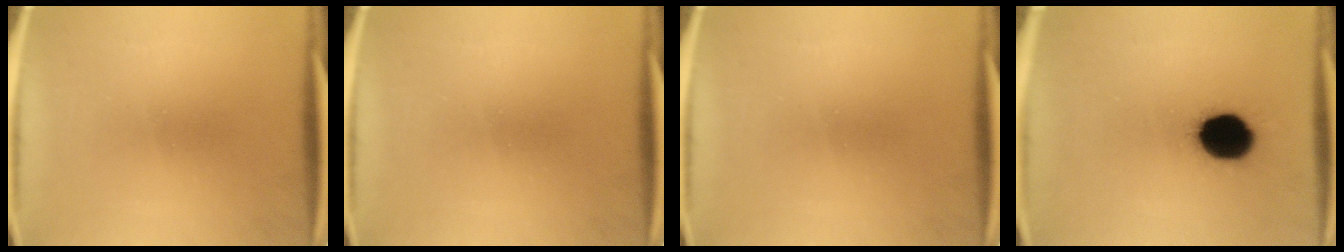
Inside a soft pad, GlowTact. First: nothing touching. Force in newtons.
{"total": 0.0}
{"total": 0.0}
{"total": 14.5}